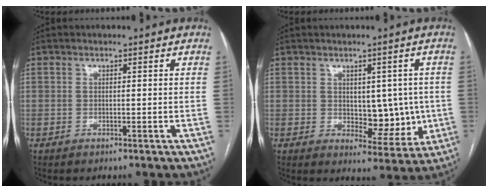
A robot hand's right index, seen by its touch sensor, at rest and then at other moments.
{"total": 7.5, "force": [0.0, 4.3, 6.1], "torque": [-0.064, 0.004, 0.015]}